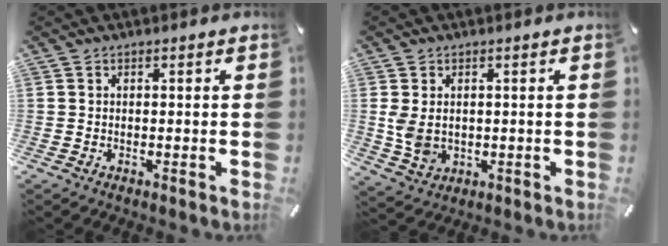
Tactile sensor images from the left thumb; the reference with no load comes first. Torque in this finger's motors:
{"motor_torque": [0.93, 1.43, 0.44, -0.36, 0.17]}